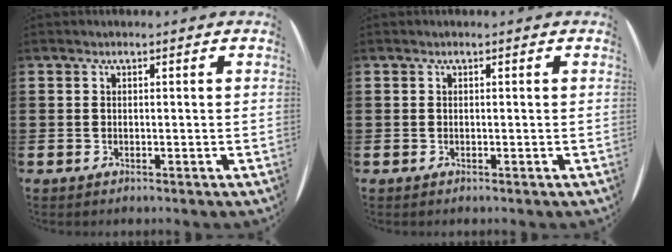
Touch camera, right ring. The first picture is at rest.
{"total": 0.0}